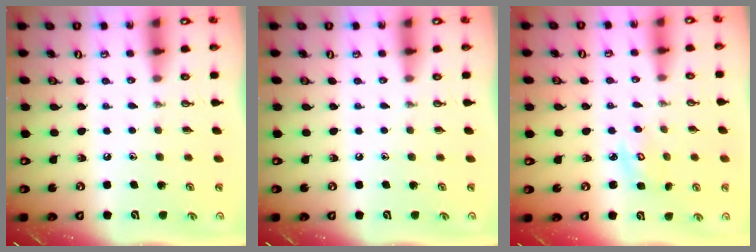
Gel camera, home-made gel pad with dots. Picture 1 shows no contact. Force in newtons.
{"total": 0.0}
{"total": 3.3, "press": 3.3, "slide": 0.2}